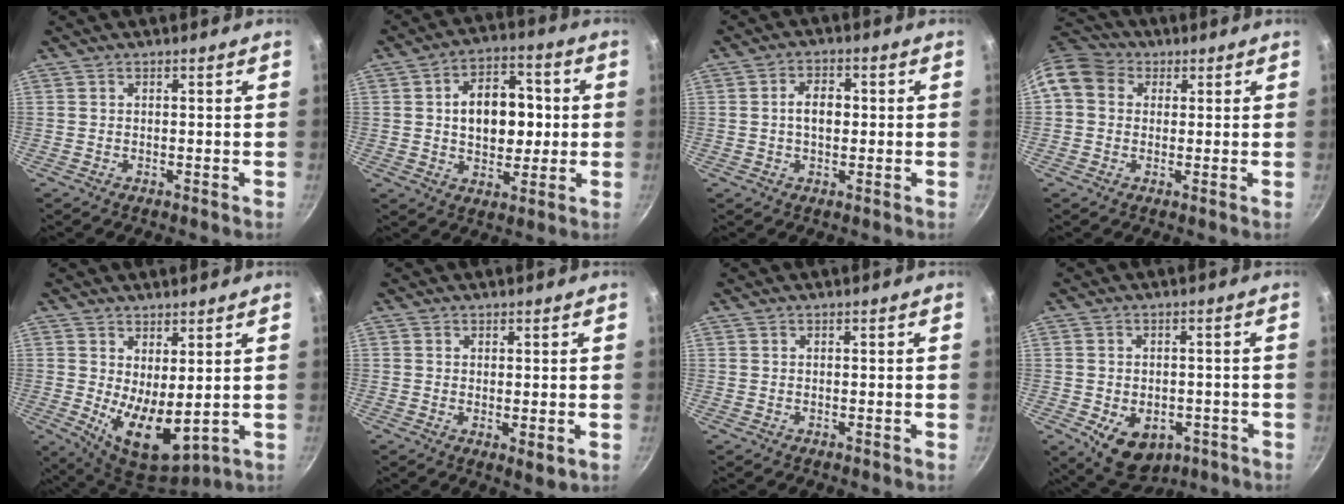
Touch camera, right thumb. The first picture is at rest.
{"total": 13.3, "force": [0.9, 9.0, 9.8], "torque": [-0.105, 0.015, 0.011]}
{"total": 4.9, "force": [0.1, 3.2, 3.7], "torque": [-0.047, 0.013, -0.003]}
{"total": 9.2, "force": [2.0, 7.7, 4.7], "torque": [-0.072, 0.018, 0.018]}
{"total": 10.5, "force": [0.9, 5.0, 9.2], "torque": [-0.127, -0.033, 0.030]}
{"total": 2.5, "force": [0.3, 1.1, 2.3], "torque": [-0.034, -0.014, 0.004]}
{"total": 0.0}
{"total": 10.2, "force": [-3.6, 7.1, 6.3], "torque": [-0.067, 0.003, -0.036]}